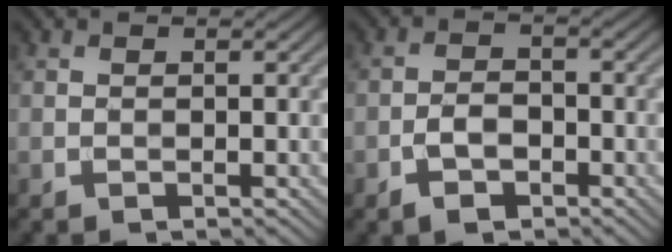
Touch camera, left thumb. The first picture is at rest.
{"total": 3.6, "force": [-2.0, 2.0, 2.2], "torque": [-0.036, 0.002, -0.041]}